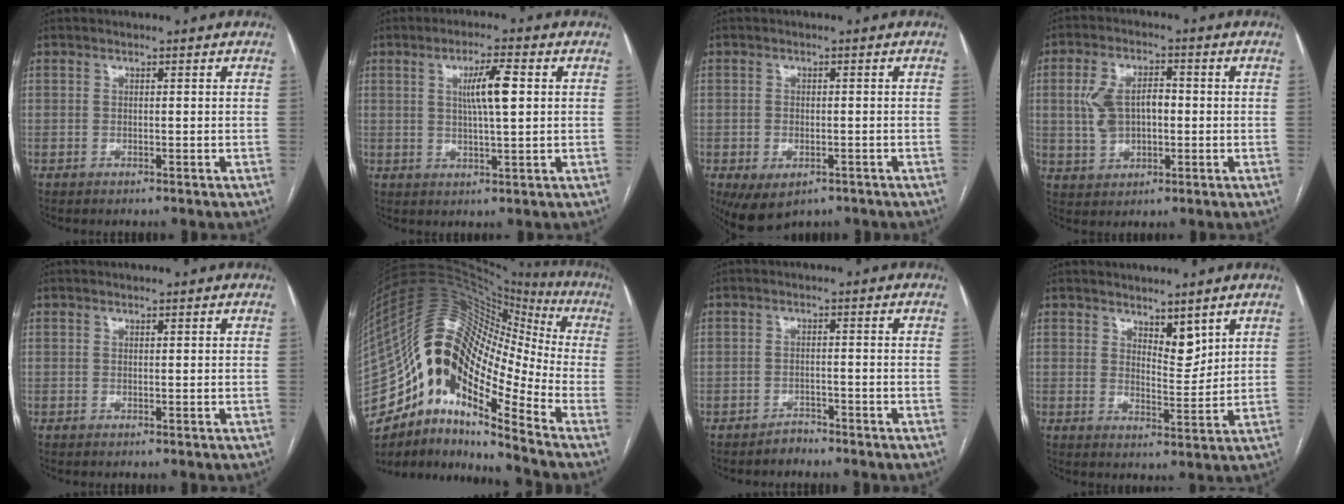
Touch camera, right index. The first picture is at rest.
{"total": 6.1, "force": [1.4, 0.5, 5.9], "torque": [-0.105, 0.003, 0.024]}
{"total": 6.2, "force": [-3.5, 3.6, 3.6], "torque": [-0.063, -0.008, -0.044]}
{"total": 7.9, "force": [0.3, 4.7, 6.3], "torque": [-0.132, 0.022, 0.013]}
{"total": 0.0}
{"total": 20.9, "force": [-11.4, 7.4, 15.9], "torque": [-0.290, 0.071, -0.199]}
{"total": 1.8, "force": [-1.7, 0.6, 0.0], "torque": [0.001, 0.000, -0.027]}
{"total": 4.3, "force": [3.0, 1.7, 2.5], "torque": [-0.040, -0.010, 0.056]}